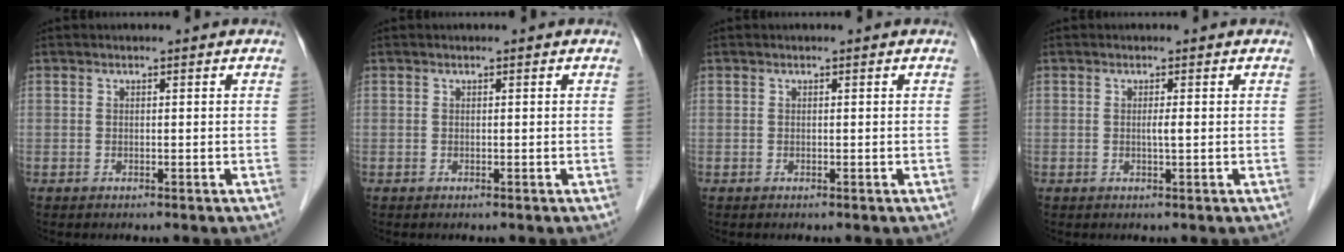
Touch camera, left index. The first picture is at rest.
{"total": 0.0}
{"total": 0.0}
{"total": 0.9, "force": [0.1, -0.1, 0.9], "torque": [-0.018, 0.000, 0.000]}